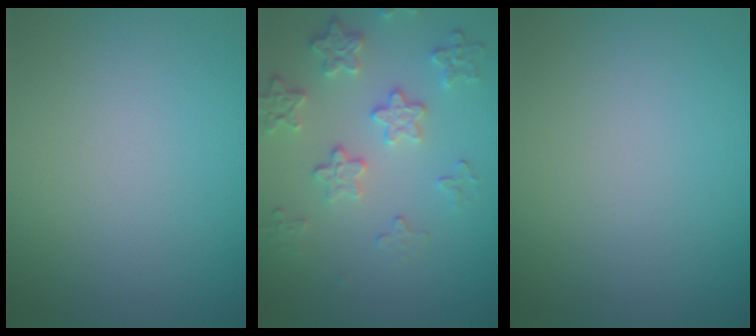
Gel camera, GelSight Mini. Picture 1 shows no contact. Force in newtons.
{"total": 4.1, "press": 3.3, "slide": 2.5}
{"total": 0.0}